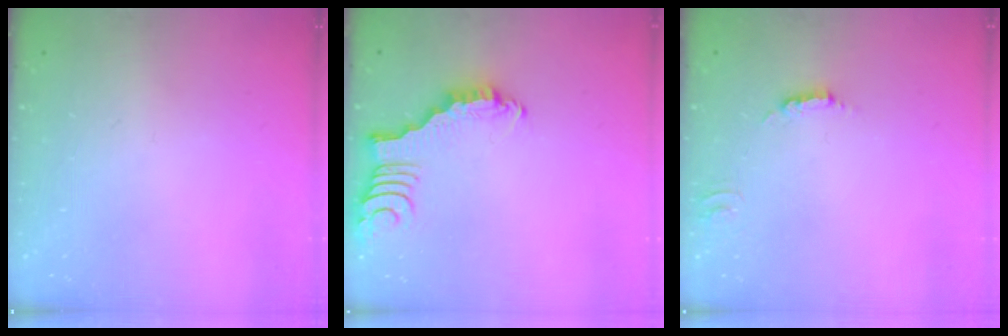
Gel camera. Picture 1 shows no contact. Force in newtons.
{"total": 2.4, "press": 2.4, "slide": 0.3}
{"total": 3.3, "press": 3.3, "slide": 0.4}